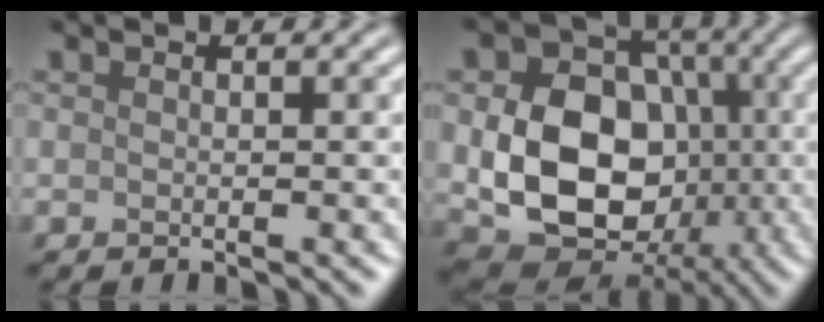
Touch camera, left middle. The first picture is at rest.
{"total": 11.5, "force": [-1.5, 8.8, 7.2], "torque": [-0.125, -0.007, -0.022]}